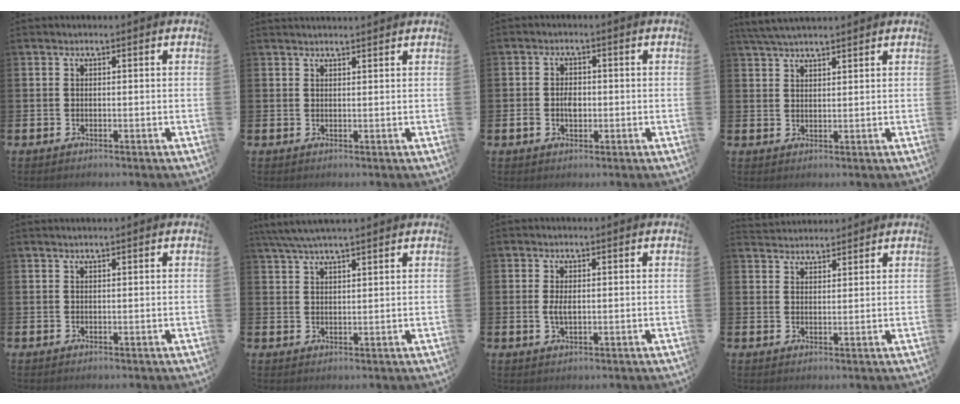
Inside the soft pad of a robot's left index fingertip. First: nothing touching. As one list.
[{"total": 1.5, "force": [1.5, 0.0, 0.2], "torque": [0.008, -0.010, 0.025]}, {"total": 2.7, "force": [-0.3, 1.9, 1.9], "torque": [-0.015, -0.003, -0.012]}, {"total": 4.0, "force": [3.8, 0.6, 1.3], "torque": [-0.029, -0.011, 0.069]}, {"total": 0.5, "force": [0.5, -0.1, 0.2], "torque": [0.001, -0.002, 0.009]}, {"total": 4.6, "force": [4.1, 0.4, 2.2], "torque": [-0.046, -0.009, 0.074]}, {"total": 2.1, "force": [0.2, 0.9, 1.9], "torque": [-0.033, 0.000, 0.001]}, {"total": 3.1, "force": [3.0, 0.7, -0.2], "torque": [0.001, -0.013, 0.055]}]